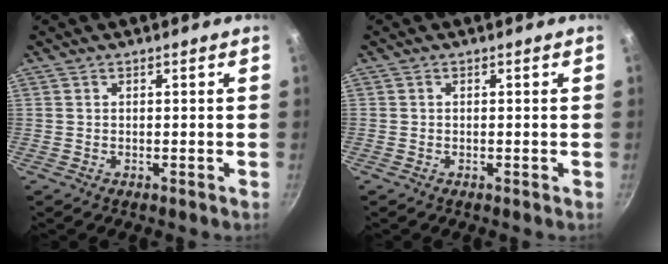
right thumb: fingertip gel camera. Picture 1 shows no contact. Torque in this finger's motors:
{"motor_torque": [0.38, 0.09, -0.44, 0.10, 0.04]}